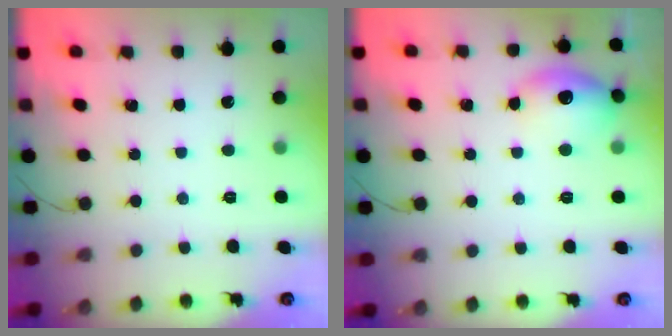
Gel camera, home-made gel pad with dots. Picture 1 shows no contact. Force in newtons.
{"total": 10.7, "press": 10.6, "slide": 1.2}